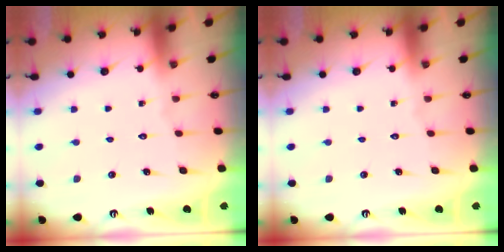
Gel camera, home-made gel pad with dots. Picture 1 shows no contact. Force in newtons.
{"total": 0.0}